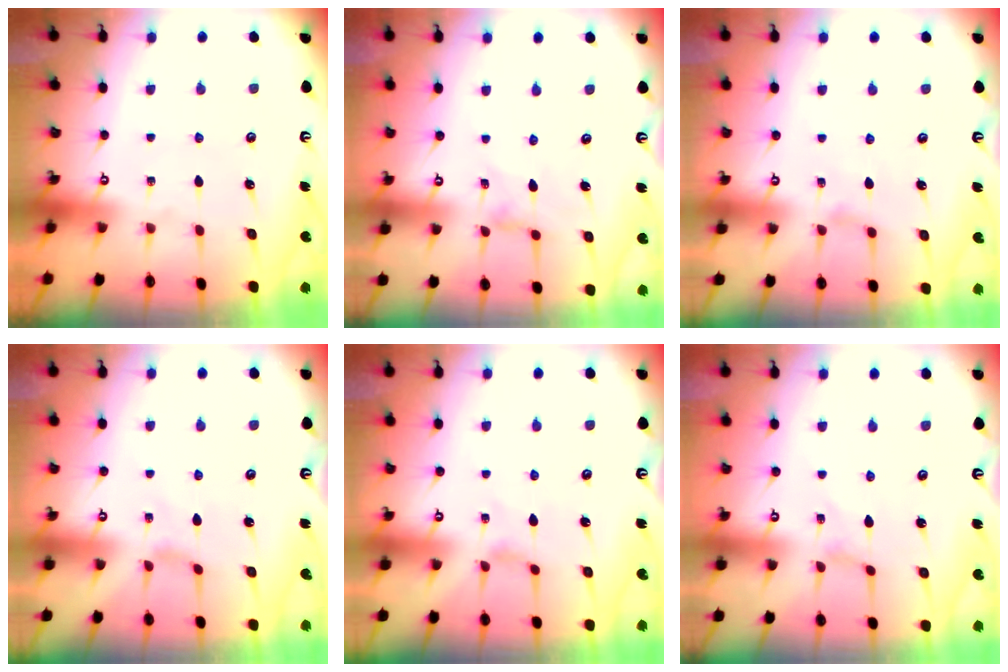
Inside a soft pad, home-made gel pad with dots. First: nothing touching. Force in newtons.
{"total": 0.9, "press": 0.8, "slide": 0.3}
{"total": 1.7, "press": 1.7, "slide": 0.4}
{"total": 0.0}
{"total": 0.9, "press": 0.9, "slide": 0.2}
{"total": 0.7, "press": 0.7, "slide": 0.2}